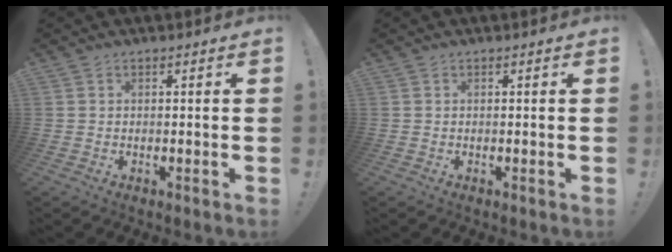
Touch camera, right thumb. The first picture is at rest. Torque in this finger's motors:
{"motor_torque": [-0.01, 0.01, 0.00, 0.00, 0.00]}